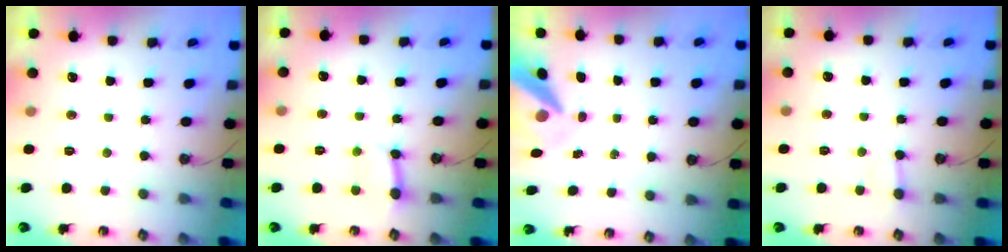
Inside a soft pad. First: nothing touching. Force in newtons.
{"total": 6.1, "press": 6.1, "slide": 0.5}
{"total": 10.8, "press": 10.7, "slide": 1.4}
{"total": 2.1, "press": 2.1, "slide": 0.1}